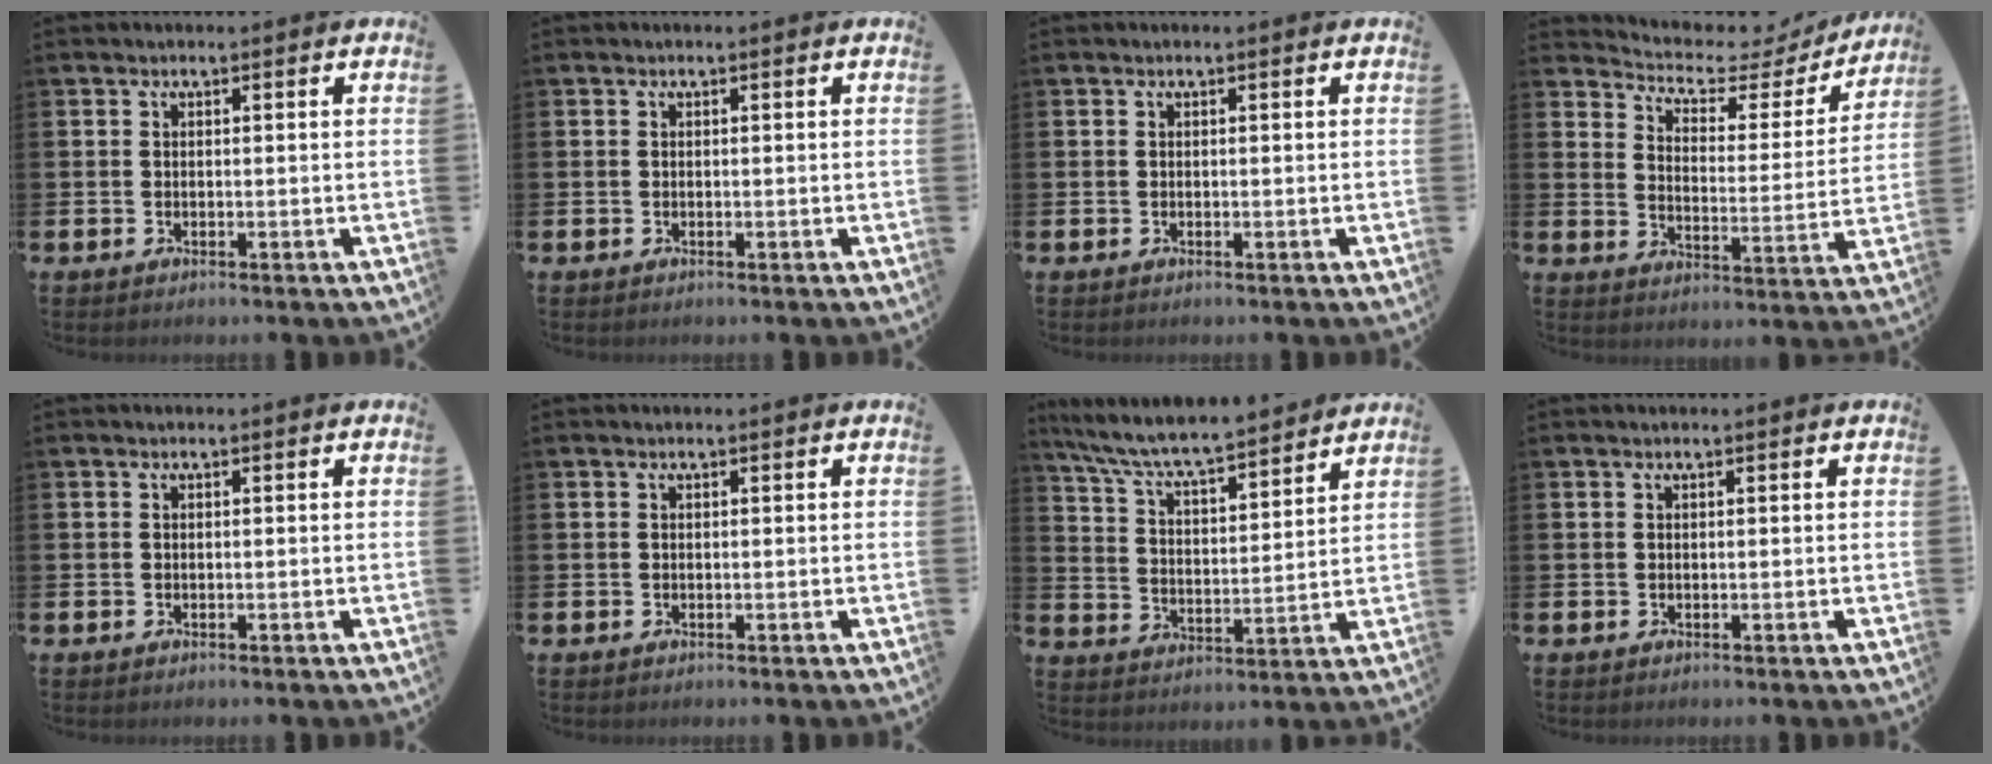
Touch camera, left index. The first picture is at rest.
{"total": 0.0}
{"total": 0.0}
{"total": 4.9, "force": [4.4, 1.9, 1.1], "torque": [-0.055, -0.035, 0.068]}
{"total": 0.0}
{"total": 0.0}
{"total": 7.6, "force": [7.3, 0.6, 2.2], "torque": [-0.078, -0.055, 0.125]}
{"total": 0.0}